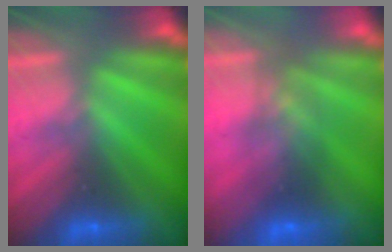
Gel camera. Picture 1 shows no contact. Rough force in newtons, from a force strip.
{"total": 7.8}